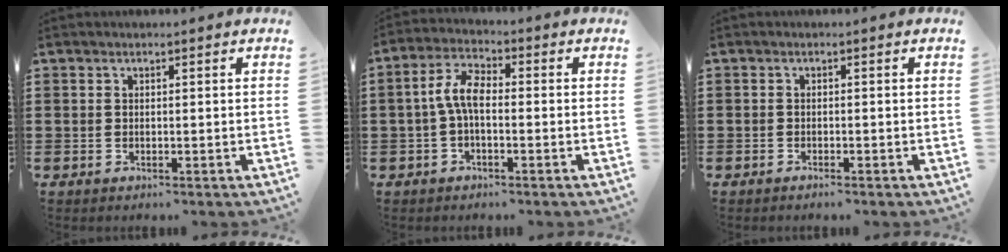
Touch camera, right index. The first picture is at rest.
{"total": 5.3, "force": [-0.6, 2.2, 4.8], "torque": [-0.108, 0.005, -0.018]}
{"total": 0.9, "force": [-0.8, -0.2, 0.2], "torque": [-0.006, -0.005, -0.016]}